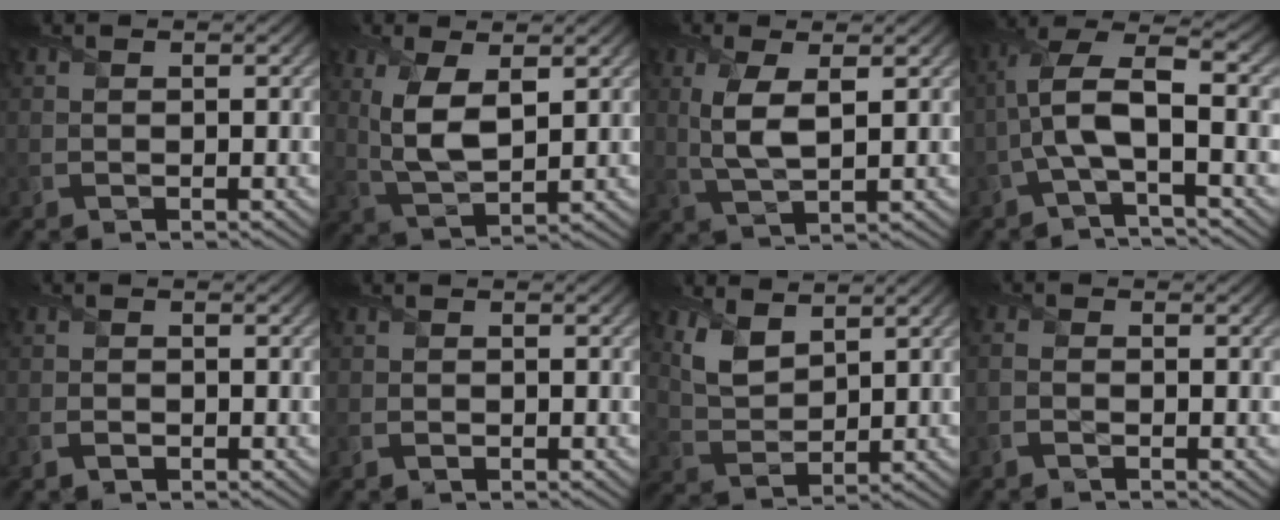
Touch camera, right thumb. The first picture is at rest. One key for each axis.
{"total": 6.8, "fx": 2.0, "fy": 2.9, "fz": 5.8, "tx": -0.135, "ty": -0.003, "tz": 0.044}
{"total": 5.2, "fx": 1.1, "fy": 1.8, "fz": 4.7, "tx": -0.111, "ty": -0.001, "tz": 0.026}
{"total": 8.0, "fx": -1.6, "fy": 2.6, "fz": 7.4, "tx": -0.168, "ty": 0.018, "tz": -0.044}
{"total": 1.5, "fx": -0.8, "fy": 0.9, "fz": 0.9, "tx": -0.021, "ty": -0.003, "tz": -0.017}
{"total": 0.9, "fx": -0.4, "fy": 0.5, "fz": 0.5, "tx": -0.011, "ty": -0.003, "tz": -0.006}
{"total": 5.2, "fx": 3.3, "fy": 2.8, "fz": 3.0, "tx": -0.080, "ty": -0.005, "tz": 0.072}
{"total": 1.3, "fx": -0.8, "fy": 0.4, "fz": 0.9, "tx": -0.026, "ty": 0.000, "tz": -0.022}